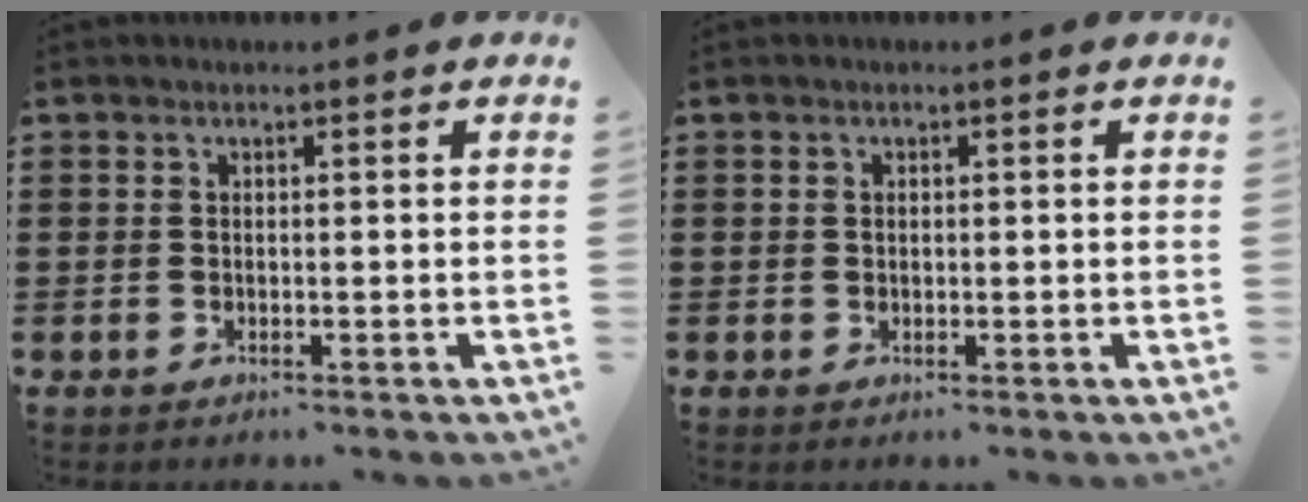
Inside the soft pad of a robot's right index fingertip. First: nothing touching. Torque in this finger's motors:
{"motor_torque": [-0.21, 0.47, -0.02, -0.01]}